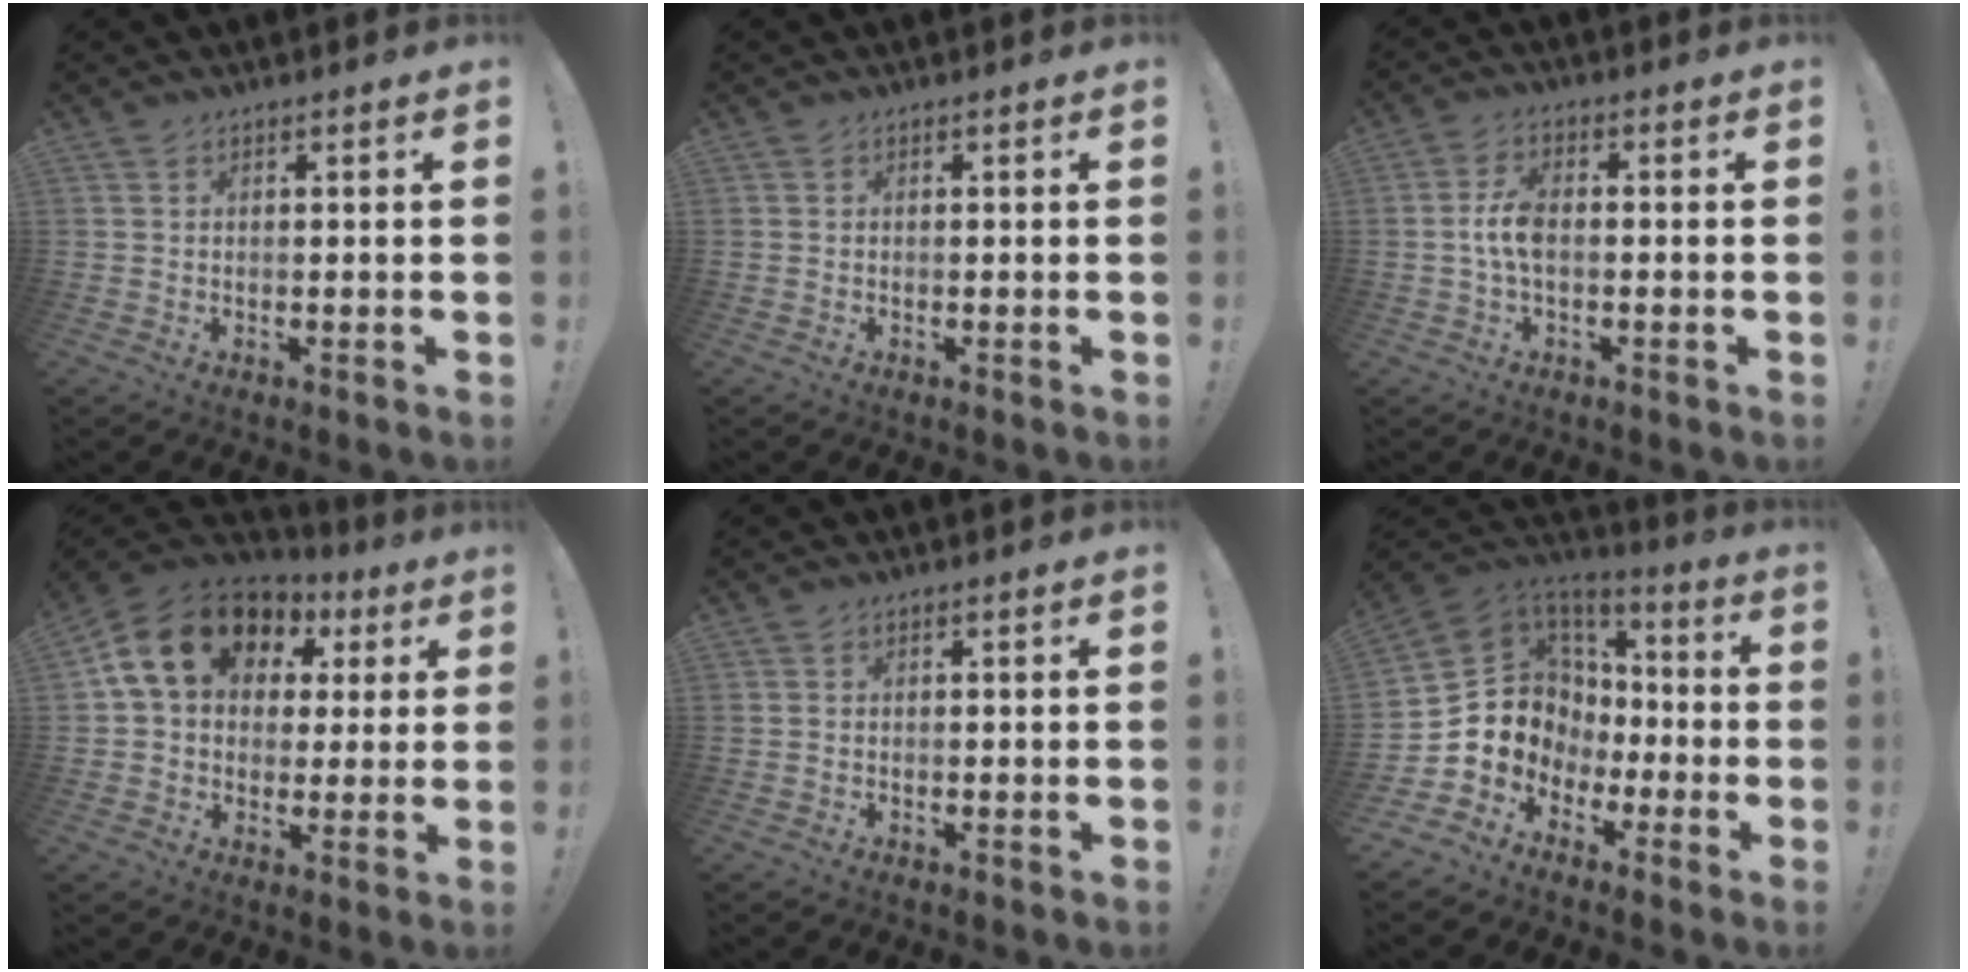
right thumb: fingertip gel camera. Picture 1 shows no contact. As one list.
[{"total": 0.0}, {"total": 6.7, "force": [-0.8, 3.1, 5.8], "torque": [-0.124, 0.006, -0.012]}, {"total": 17.1, "force": [7.0, 12.3, 9.6], "torque": [-0.155, -0.013, 0.133]}, {"total": 0.0}, {"total": 8.6, "force": [-1.1, 8.4, 1.8], "torque": [-0.032, -0.010, 0.000]}]